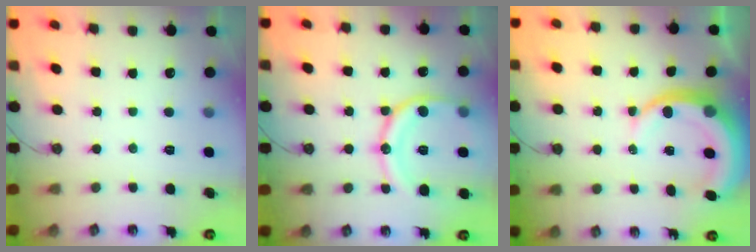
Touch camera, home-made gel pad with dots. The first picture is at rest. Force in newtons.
{"total": 16.7, "press": 16.6, "slide": 1.8}
{"total": 10.3, "press": 10.2, "slide": 1.2}